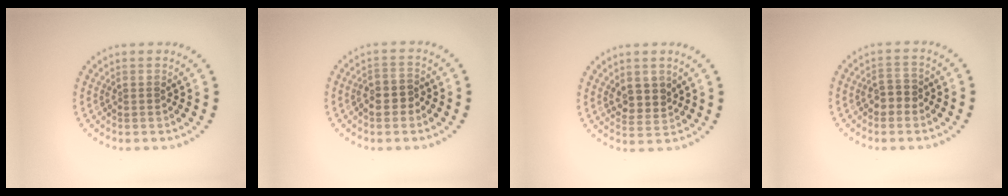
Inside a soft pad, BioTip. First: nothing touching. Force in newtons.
{"total": 2.3, "press": 2.2, "slide": 0.9}
{"total": 2.5, "press": 2.3, "slide": 0.8}
{"total": 1.8, "press": 1.7, "slide": 0.6}